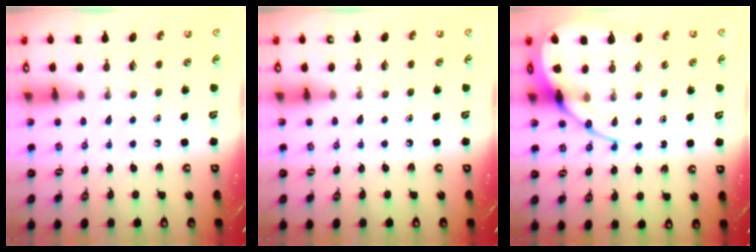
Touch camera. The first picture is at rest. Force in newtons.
{"total": 3.9, "press": 3.9, "slide": 0.6}
{"total": 10.4, "press": 10.4, "slide": 1.0}